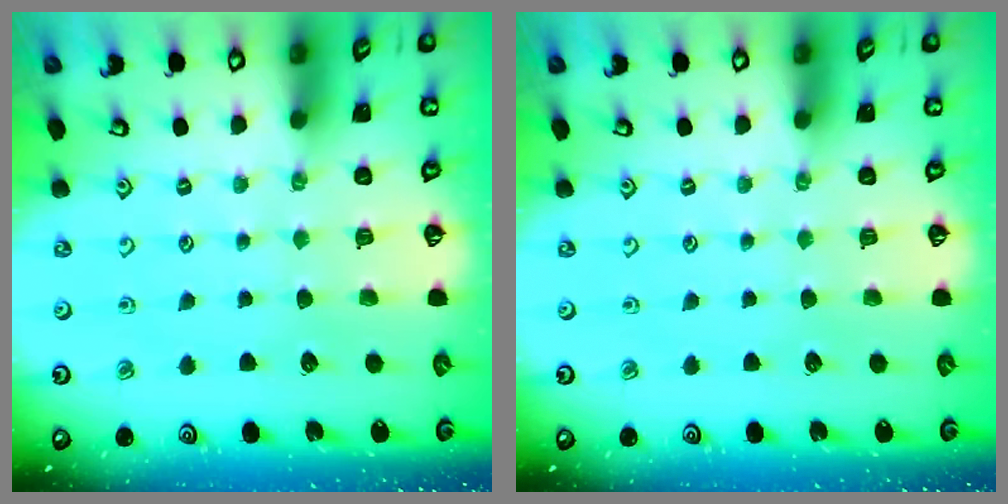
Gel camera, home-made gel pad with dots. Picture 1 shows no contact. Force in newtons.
{"total": 0.0}